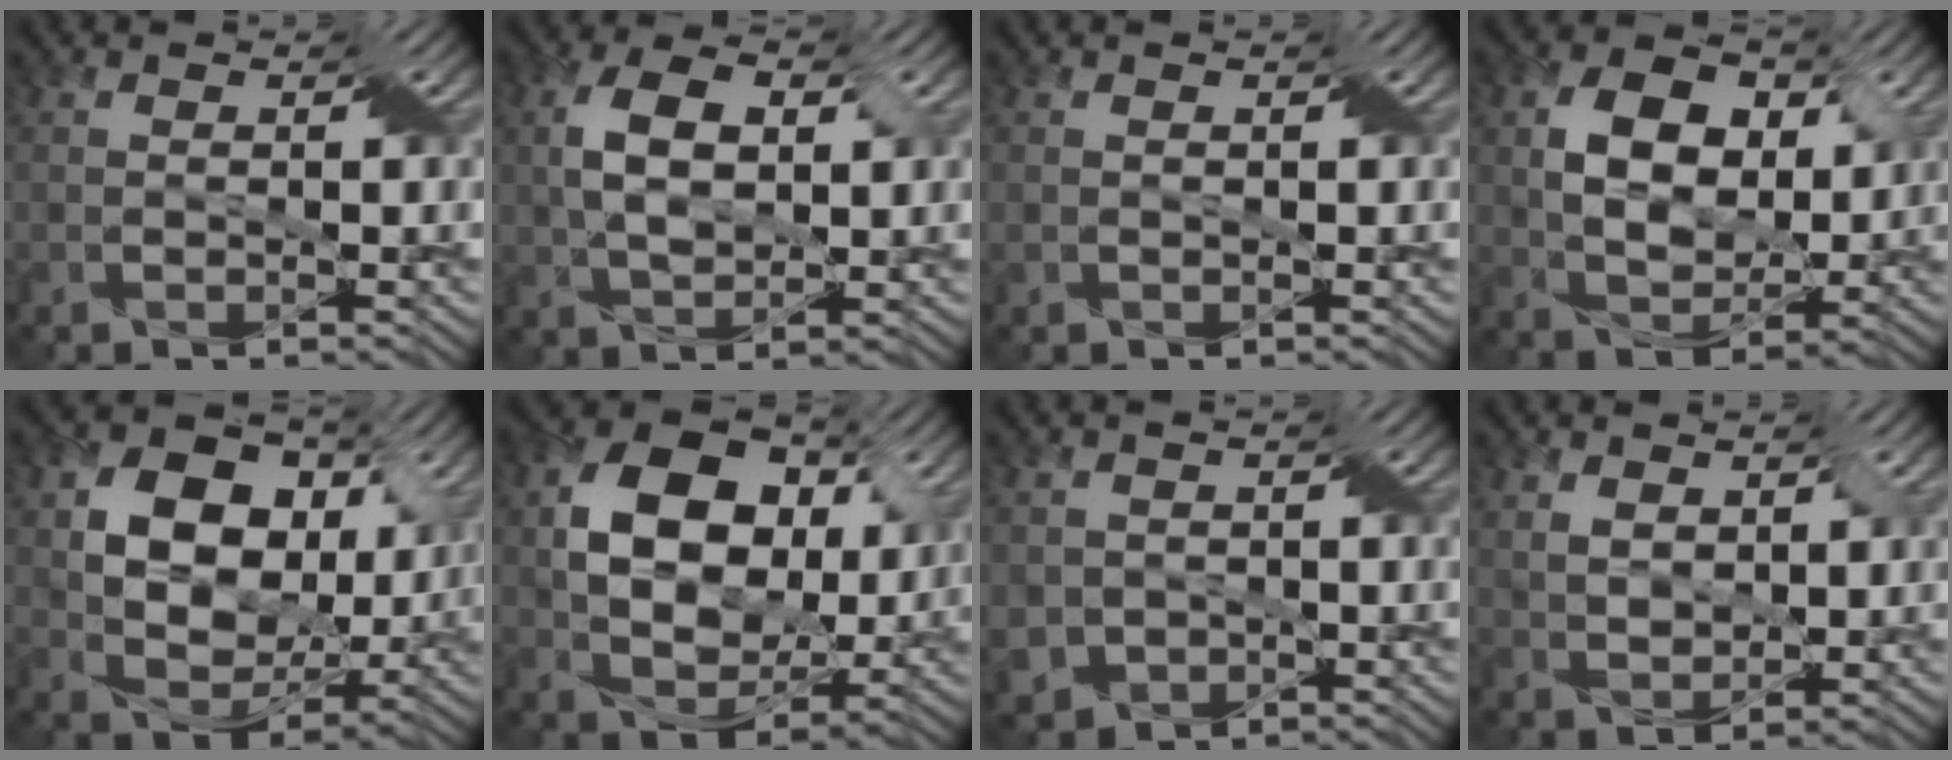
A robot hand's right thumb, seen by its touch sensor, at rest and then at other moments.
{"total": 6.9, "force": [1.4, 3.8, 5.6], "torque": [-0.117, 0.008, 0.022]}
{"total": 0.6, "force": [-0.1, 0.5, 0.3], "torque": [-0.012, -0.003, -0.003]}
{"total": 8.7, "force": [2.5, 5.8, 6.0], "torque": [-0.122, 0.005, 0.040]}
{"total": 12.3, "force": [3.2, 9.1, 7.8], "torque": [-0.169, -0.001, 0.055]}
{"total": 12.6, "force": [3.0, 8.8, 8.5], "torque": [-0.176, 0.004, 0.049]}
{"total": 4.2, "force": [-1.0, 3.9, 1.3], "torque": [-0.044, -0.014, -0.023]}
{"total": 4.1, "force": [2.1, 2.5, 2.6], "torque": [-0.065, -0.003, 0.041]}